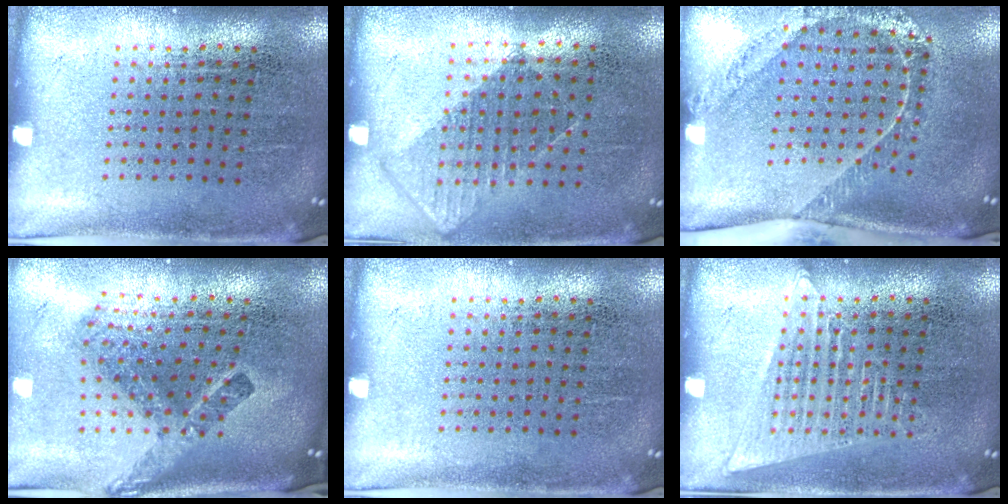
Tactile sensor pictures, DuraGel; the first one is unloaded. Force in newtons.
{"total": 0.8, "press": 0.7, "slide": 0.3}
{"total": 1.7, "press": 1.5, "slide": 0.8}
{"total": 2.6, "press": 1.6, "slide": 2.1}
{"total": 0.0}
{"total": 1.9, "press": 1.9, "slide": 0.2}